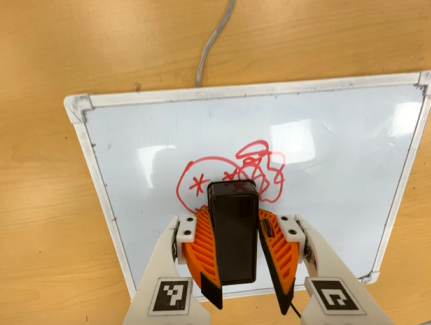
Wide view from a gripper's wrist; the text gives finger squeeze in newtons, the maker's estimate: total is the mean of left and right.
{"total": 12.9, "left": 14.1, "right": 11.7}